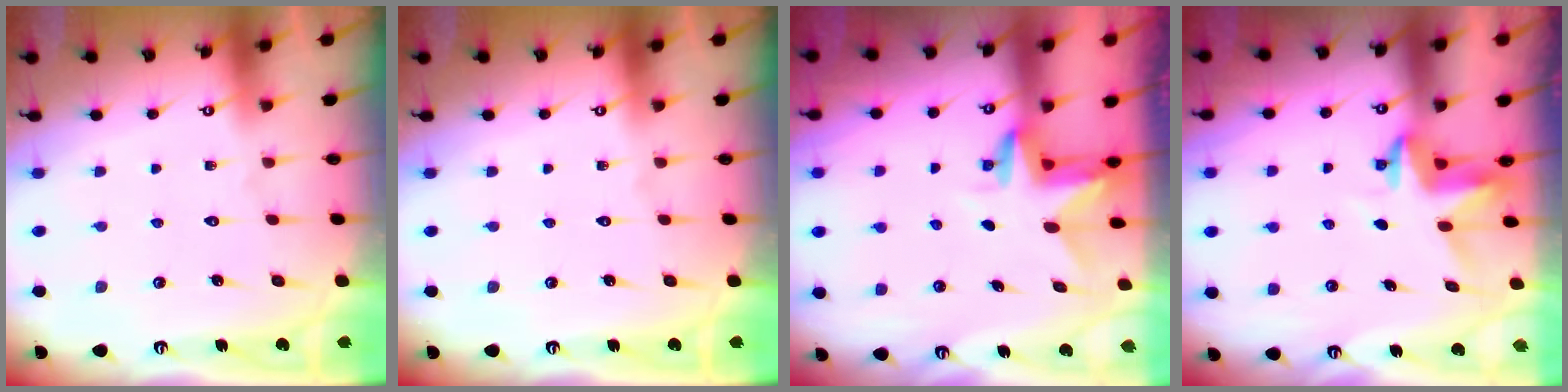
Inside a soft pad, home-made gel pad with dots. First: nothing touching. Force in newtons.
{"total": 0.0}
{"total": 3.0, "press": 3.0, "slide": 0.2}
{"total": 3.9, "press": 3.9, "slide": 0.3}